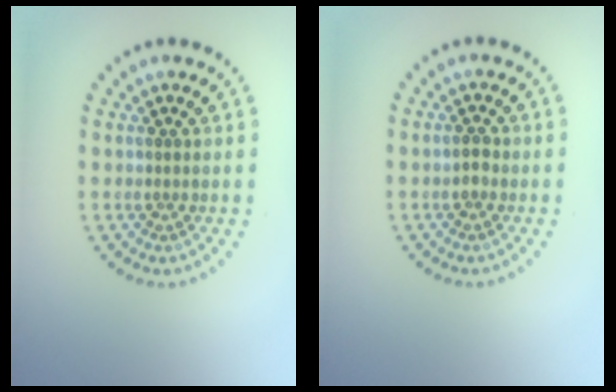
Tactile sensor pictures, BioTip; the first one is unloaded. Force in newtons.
{"total": 1.0, "press": 1.0, "slide": 0.2}